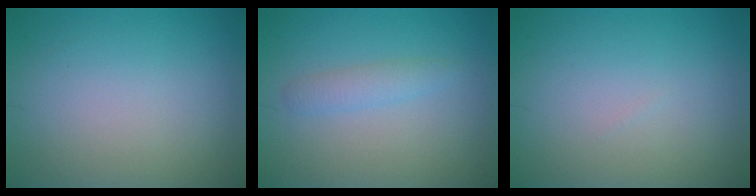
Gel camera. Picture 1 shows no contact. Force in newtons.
{"total": 1.6, "press": 1.6, "slide": 0.2}
{"total": 0.0}